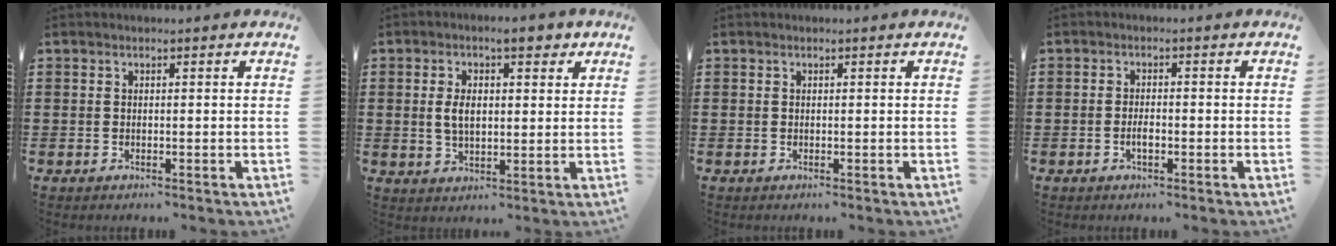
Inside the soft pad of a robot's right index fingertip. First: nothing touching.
{"total": 6.1, "force": [1.8, 2.9, 5.0], "torque": [-0.092, 0.003, 0.025]}
{"total": 0.0}
{"total": 2.0, "force": [-0.7, 0.8, 1.7], "torque": [-0.033, 0.002, -0.013]}